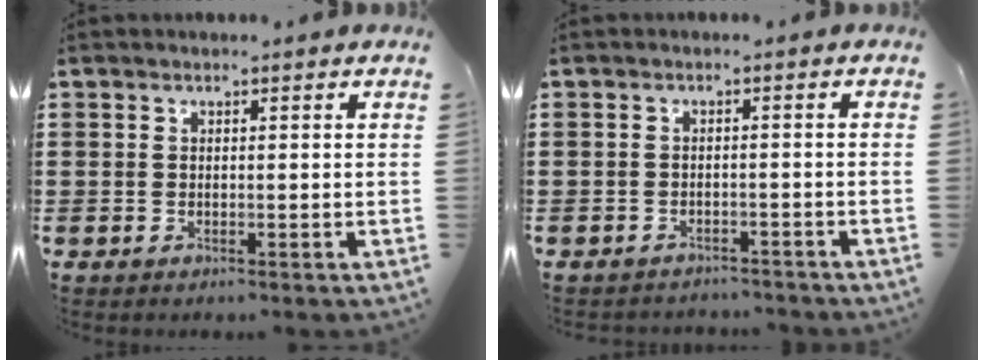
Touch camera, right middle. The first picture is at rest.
{"total": 1.8, "force": [-1.8, -0.1, -0.1], "torque": [-0.012, 0.000, -0.038]}